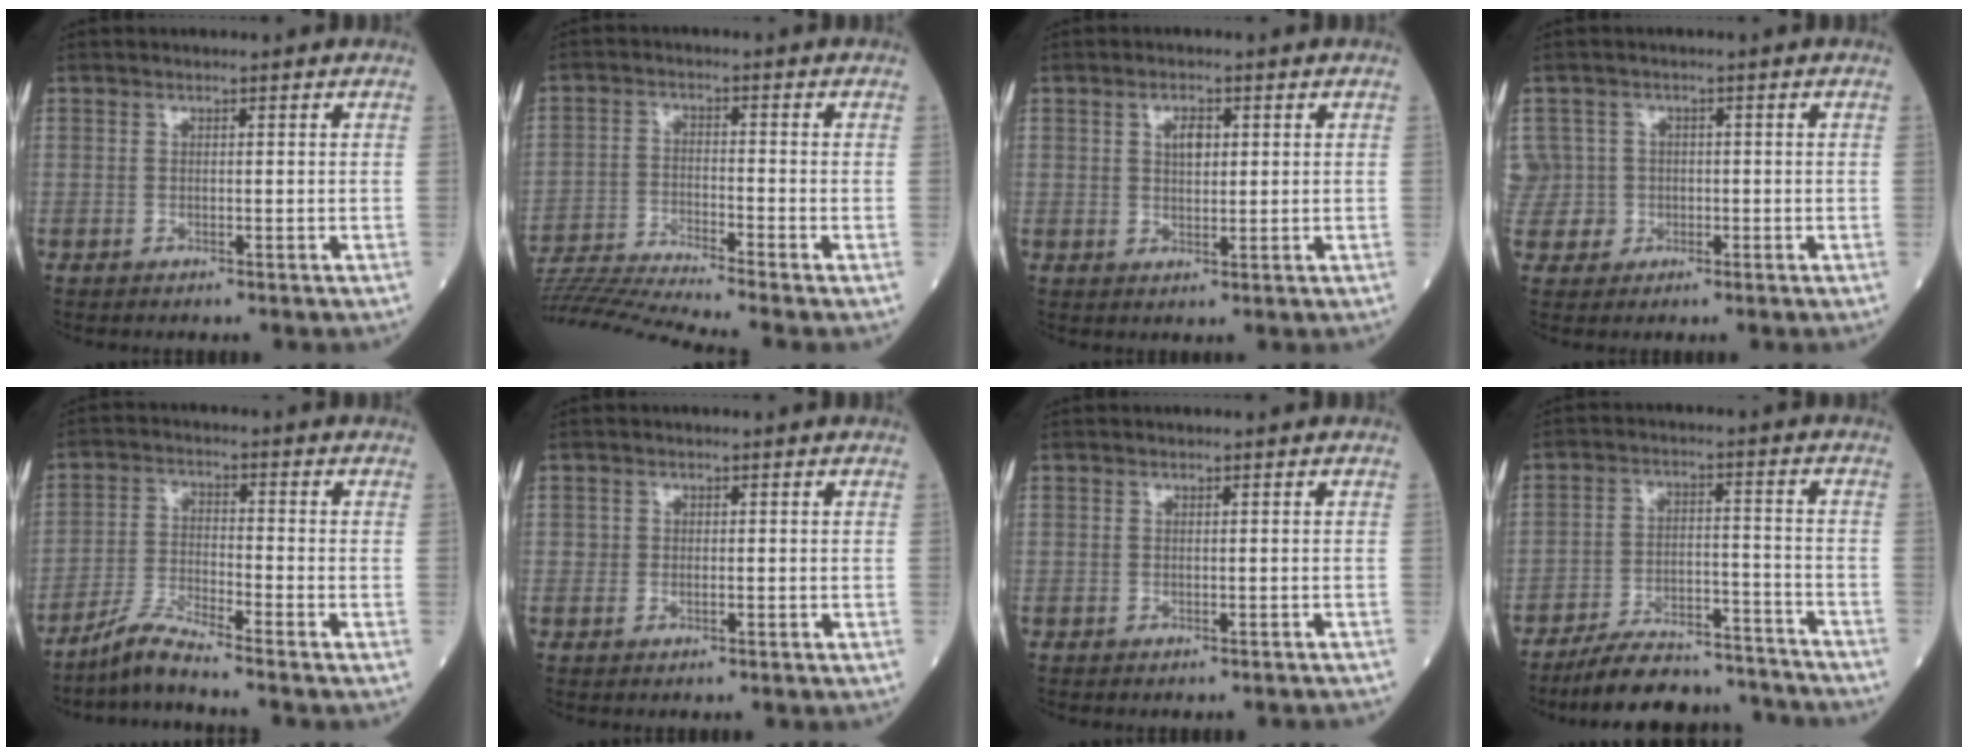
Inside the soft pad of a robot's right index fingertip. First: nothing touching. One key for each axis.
{"total": 11.5, "fx": -10.5, "fy": -3.2, "fz": 3.4, "tx": -0.051, "ty": -0.014, "tz": -0.184}
{"total": 2.9, "fx": 0.9, "fy": 1.4, "fz": 2.3, "tx": -0.040, "ty": 0.001, "tz": 0.016}
{"total": 5.6, "fx": -0.1, "fy": 5.6, "fz": -0.3, "tx": 0.005, "ty": 0.029, "tz": 0.002}
{"total": 5.3, "fx": -4.8, "fy": -1.1, "fz": 1.9, "tx": -0.045, "ty": -0.023, "tz": -0.098}
{"total": 0.9, "fx": -0.1, "fy": 0.8, "fz": 0.5, "tx": -0.010, "ty": 0.001, "tz": -0.002}
{"total": 1.2, "fx": -1.2, "fy": 0.2, "fz": 0.3, "tx": -0.003, "ty": -0.001, "tz": -0.017}
{"total": 15.4, "fx": -14.4, "fy": 3.2, "fz": 4.4, "tx": -0.069, "ty": 0.023, "tz": -0.210}